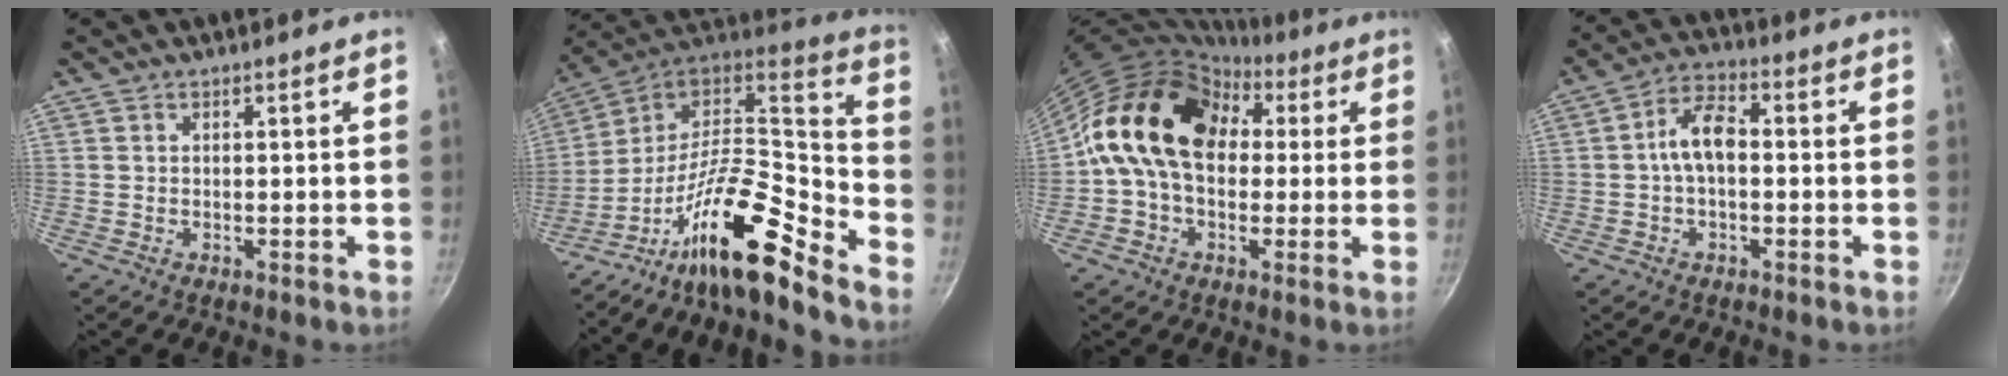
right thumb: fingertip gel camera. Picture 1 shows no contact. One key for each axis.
{"total": 22.1, "fx": -14.3, "fy": 6.5, "fz": 15.5, "tx": -0.211, "ty": 0.097, "tz": -0.270}
{"total": 17.4, "fx": 2.7, "fy": 12.6, "fz": 11.8, "tx": -0.171, "ty": 0.031, "tz": 0.027}
{"total": 7.0, "fx": -0.4, "fy": 3.8, "fz": 5.9, "tx": -0.097, "ty": 0.030, "tz": -0.015}